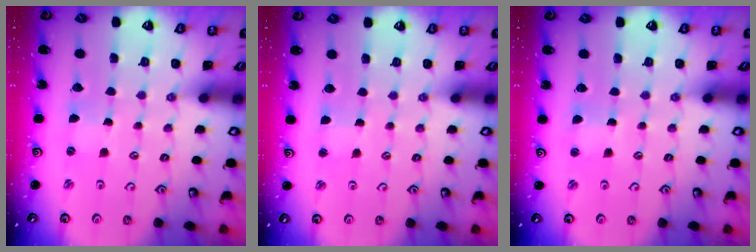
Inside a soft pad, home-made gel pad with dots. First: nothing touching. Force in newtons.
{"total": 2.3, "press": 2.3, "slide": 0.3}
{"total": 0.6, "press": 0.5, "slide": 0.2}